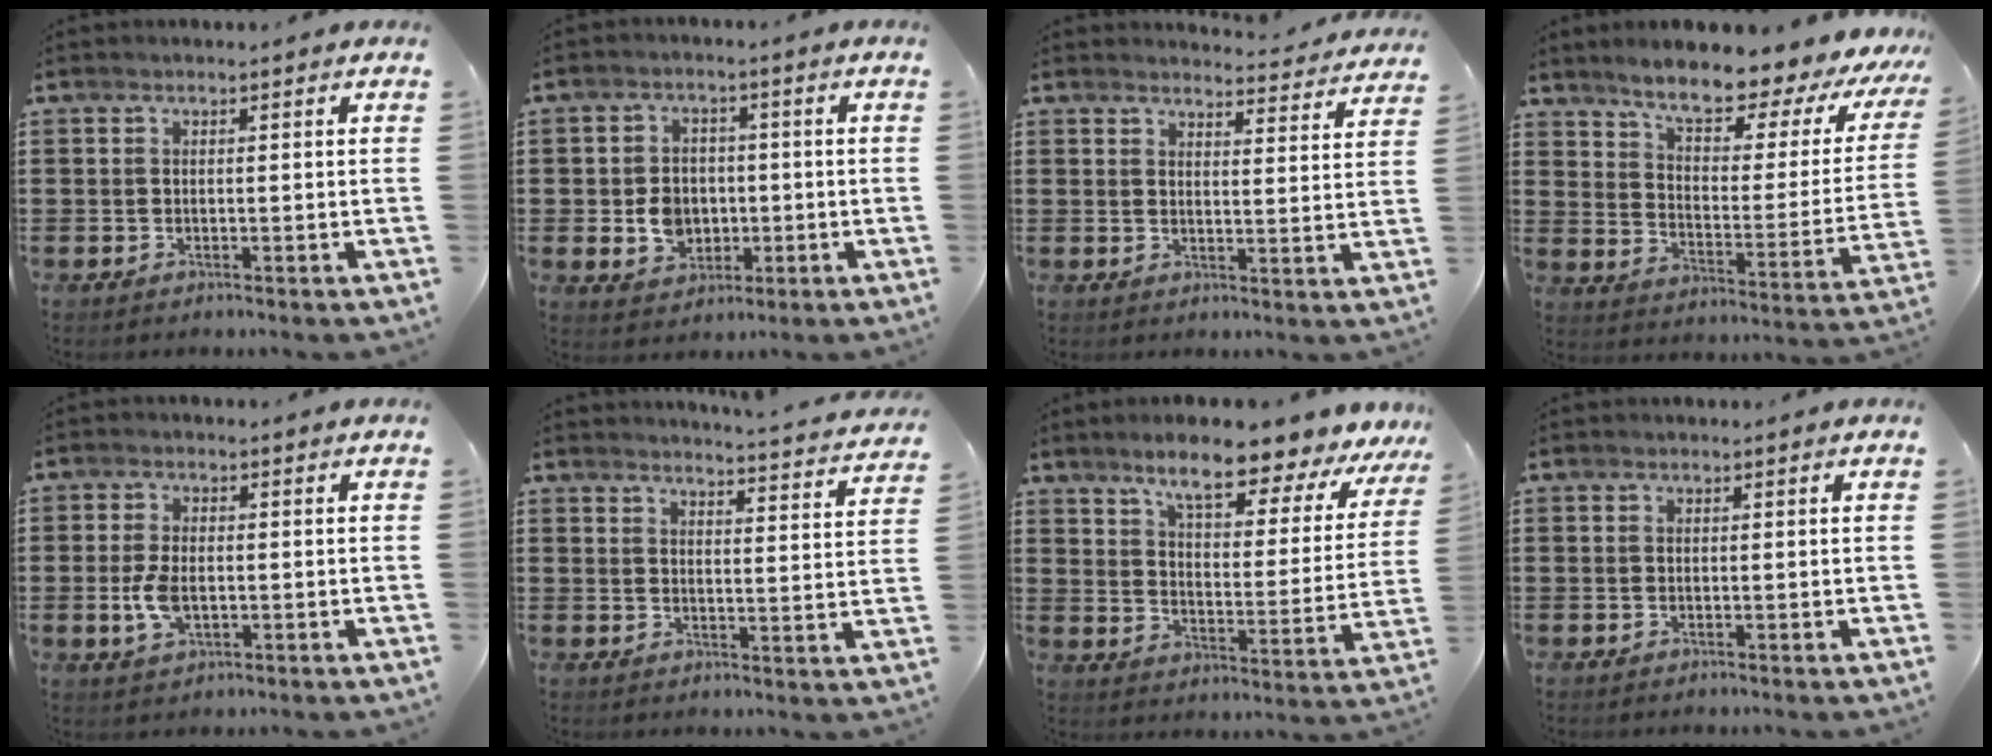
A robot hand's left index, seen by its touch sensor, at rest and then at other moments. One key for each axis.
{"total": 5.2, "fx": -0.5, "fy": 4.4, "fz": 2.7, "tx": -0.054, "ty": 0.007, "tz": -0.011}
{"total": 3.9, "fx": 3.8, "fy": -0.1, "fz": 0.5, "tx": -0.009, "ty": -0.031, "tz": 0.065}
{"total": 8.0, "fx": 6.7, "fy": 1.5, "fz": 4.1, "tx": -0.088, "ty": -0.050, "tz": 0.104}
{"total": 4.8, "fx": -0.8, "fy": 2.5, "fz": 4.1, "tx": -0.100, "ty": -0.006, "tz": -0.021}
{"total": 3.8, "fx": 3.7, "fy": -0.7, "fz": 0.4, "tx": -0.008, "ty": -0.035, "tz": 0.059}
{"total": 8.7, "fx": 7.3, "fy": 1.1, "fz": 4.5, "tx": -0.093, "ty": -0.044, "tz": 0.120}
{"total": 0.0}